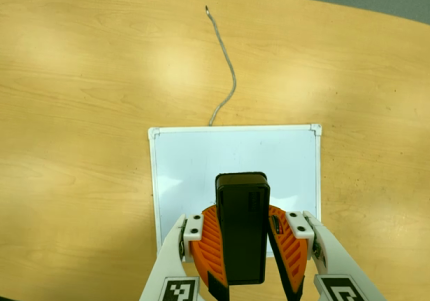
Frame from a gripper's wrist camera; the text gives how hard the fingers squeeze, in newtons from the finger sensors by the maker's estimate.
{"total": 11.0, "left": 11.0, "right": 11.1}